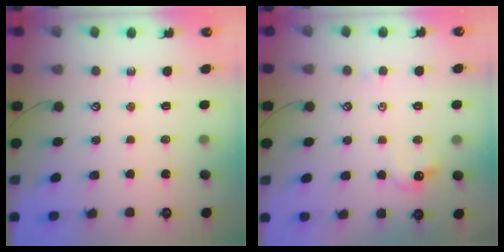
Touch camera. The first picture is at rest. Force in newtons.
{"total": 1.9, "press": 1.9, "slide": 0.5}